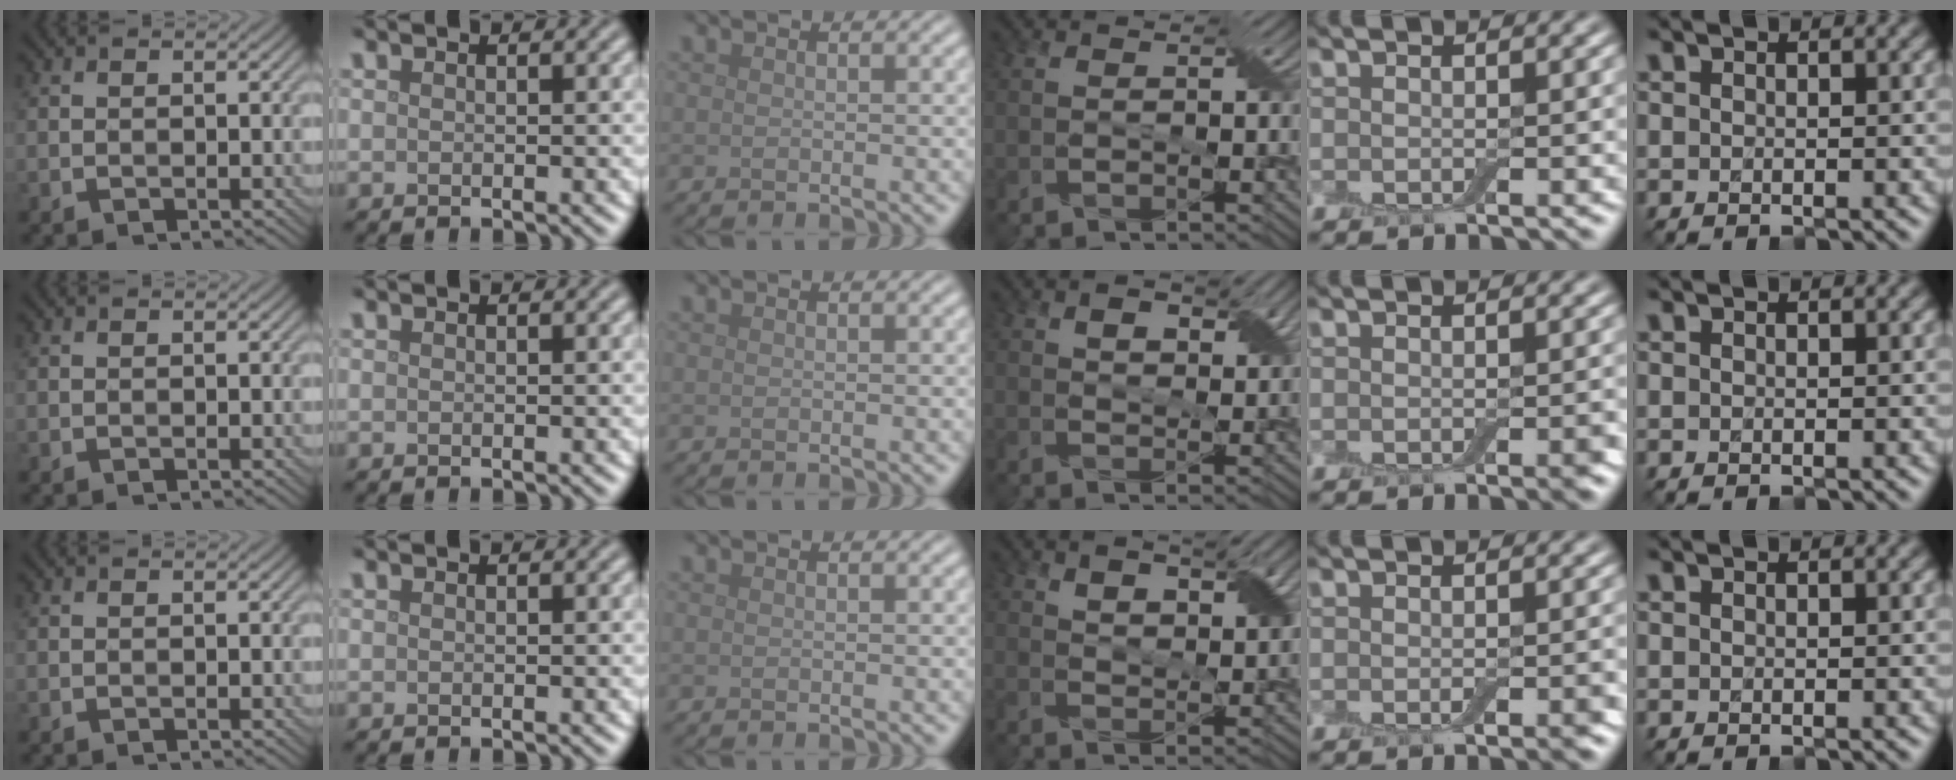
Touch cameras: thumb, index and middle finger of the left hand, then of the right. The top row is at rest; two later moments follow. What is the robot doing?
{"motion": "squeeze", "object": "air blower"}